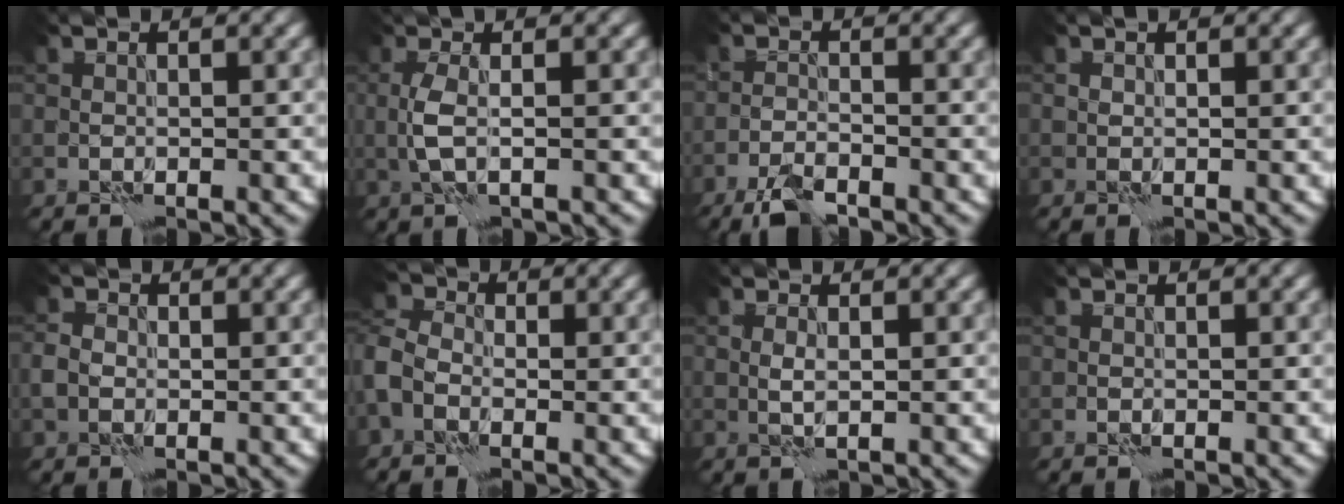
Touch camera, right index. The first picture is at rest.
{"total": 2.3, "force": [-0.1, 0.3, 2.2], "torque": [-0.052, 0.002, -0.002]}
{"total": 3.5, "force": [-2.8, 0.9, 1.9], "torque": [-0.042, -0.003, -0.060]}
{"total": 0.0}
{"total": 1.7, "force": [-0.4, 1.4, 0.9], "torque": [-0.020, 0.000, -0.014]}
{"total": 3.9, "force": [-1.3, 2.9, 2.2], "torque": [-0.049, 0.003, -0.035]}
{"total": 1.0, "force": [0.3, 0.2, 1.0], "torque": [-0.022, 0.001, 0.004]}
{"total": 0.0}